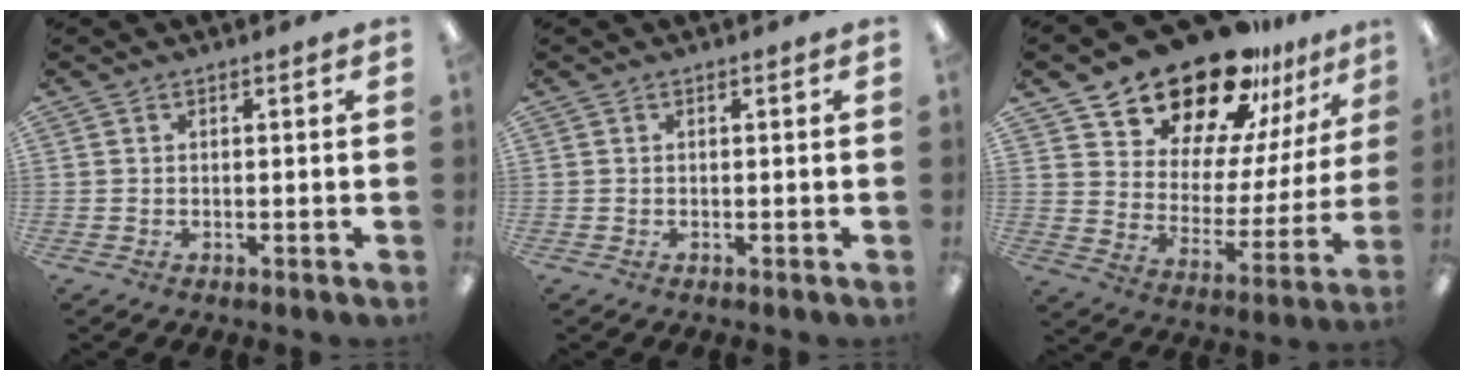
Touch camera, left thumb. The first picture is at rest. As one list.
[{"total": 0.0}, {"total": 22.0, "force": [18.9, 8.6, 7.1], "torque": [-0.125, -0.144, 0.338]}]